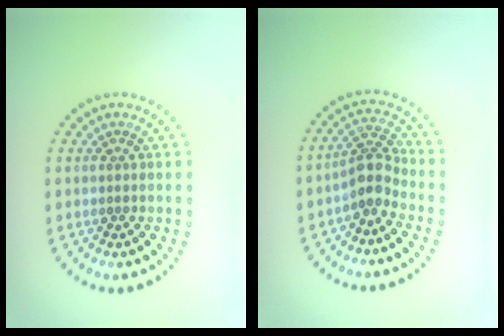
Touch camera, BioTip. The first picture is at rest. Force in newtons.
{"total": 2.6, "press": 2.0, "slide": 1.7}